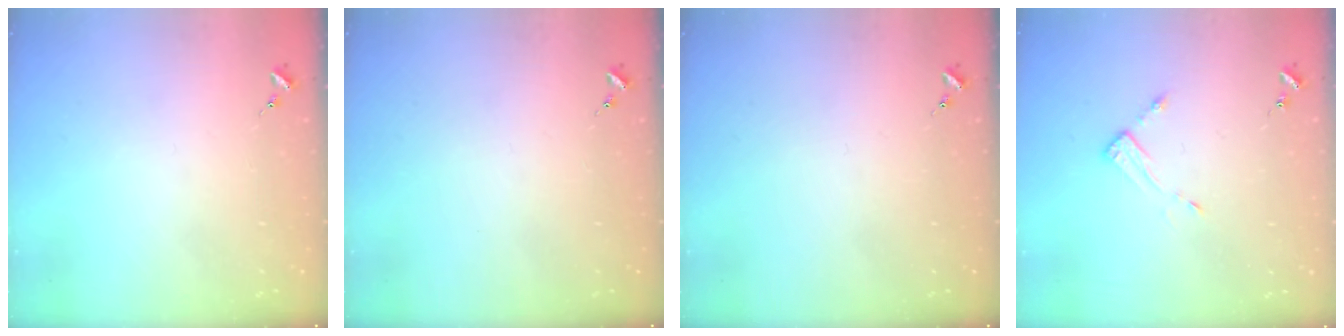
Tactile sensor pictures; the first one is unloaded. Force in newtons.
{"total": 0.0}
{"total": 0.0}
{"total": 3.7, "press": 3.7, "slide": 0.1}